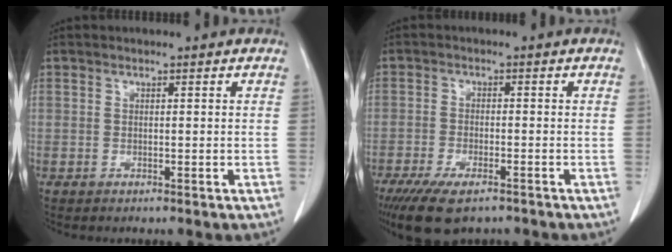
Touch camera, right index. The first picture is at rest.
{"total": 8.9, "force": [-6.4, 2.8, 5.5], "torque": [-0.092, -0.017, -0.103]}